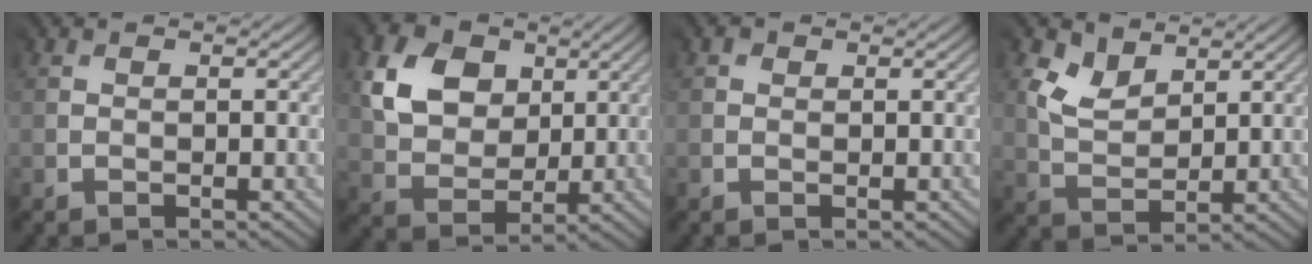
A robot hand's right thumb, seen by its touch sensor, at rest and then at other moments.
{"total": 8.5, "force": [3.7, 6.5, 4.1], "torque": [-0.109, 0.010, 0.056]}
{"total": 0.7, "force": [0.3, 0.6, -0.4], "torque": [0.011, -0.003, 0.003]}
{"total": 4.4, "force": [3.4, 2.4, 1.4], "torque": [-0.047, -0.007, 0.066]}